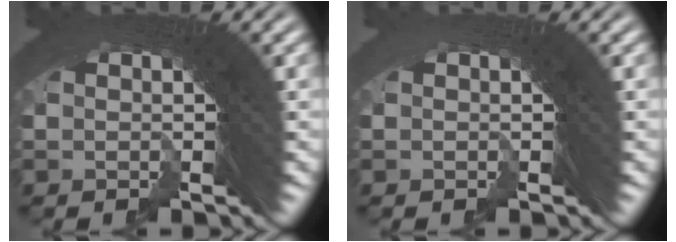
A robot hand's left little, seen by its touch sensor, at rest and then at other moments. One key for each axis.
{"total": 1.2, "fx": -0.3, "fy": -0.7, "fz": -1.0, "tx": 0.016, "ty": -0.002, "tz": -0.003}